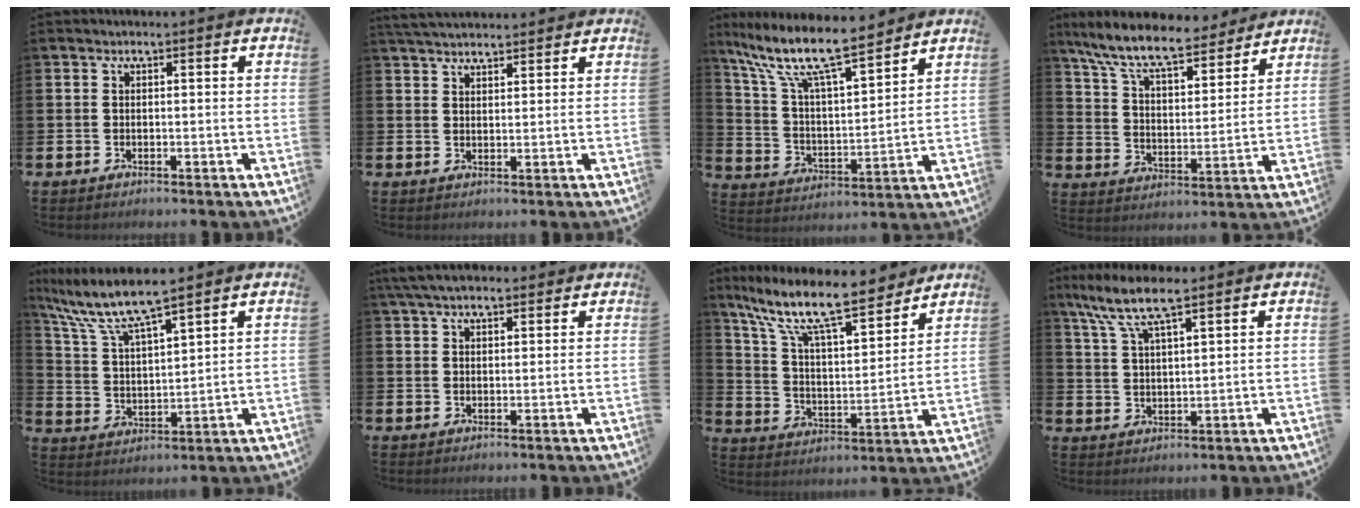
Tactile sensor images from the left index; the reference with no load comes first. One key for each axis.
{"total": 3.6, "fx": 3.6, "fy": 0.6, "fz": 0.5, "tx": -0.017, "ty": -0.013, "tz": 0.066}
{"total": 11.6, "fx": 10.0, "fy": 2.0, "fz": 5.6, "tx": -0.147, "ty": -0.060, "tz": 0.172}
{"total": 10.0, "fx": 8.9, "fy": 2.3, "fz": 4.1, "tx": -0.121, "ty": -0.049, "tz": 0.155}
{"total": 7.9, "fx": 7.1, "fy": 1.0, "fz": 3.4, "tx": -0.102, "ty": -0.035, "tz": 0.123}
{"total": 4.9, "fx": 4.3, "fy": 1.4, "fz": 1.7, "tx": -0.043, "ty": -0.006, "tz": 0.081}
{"total": 12.8, "fx": 10.7, "fy": 2.8, "fz": 6.4, "tx": -0.156, "ty": -0.065, "tz": 0.183}
{"total": 7.7, "fx": 6.4, "fy": 1.4, "fz": 4.1, "tx": -0.104, "ty": -0.016, "tz": 0.115}